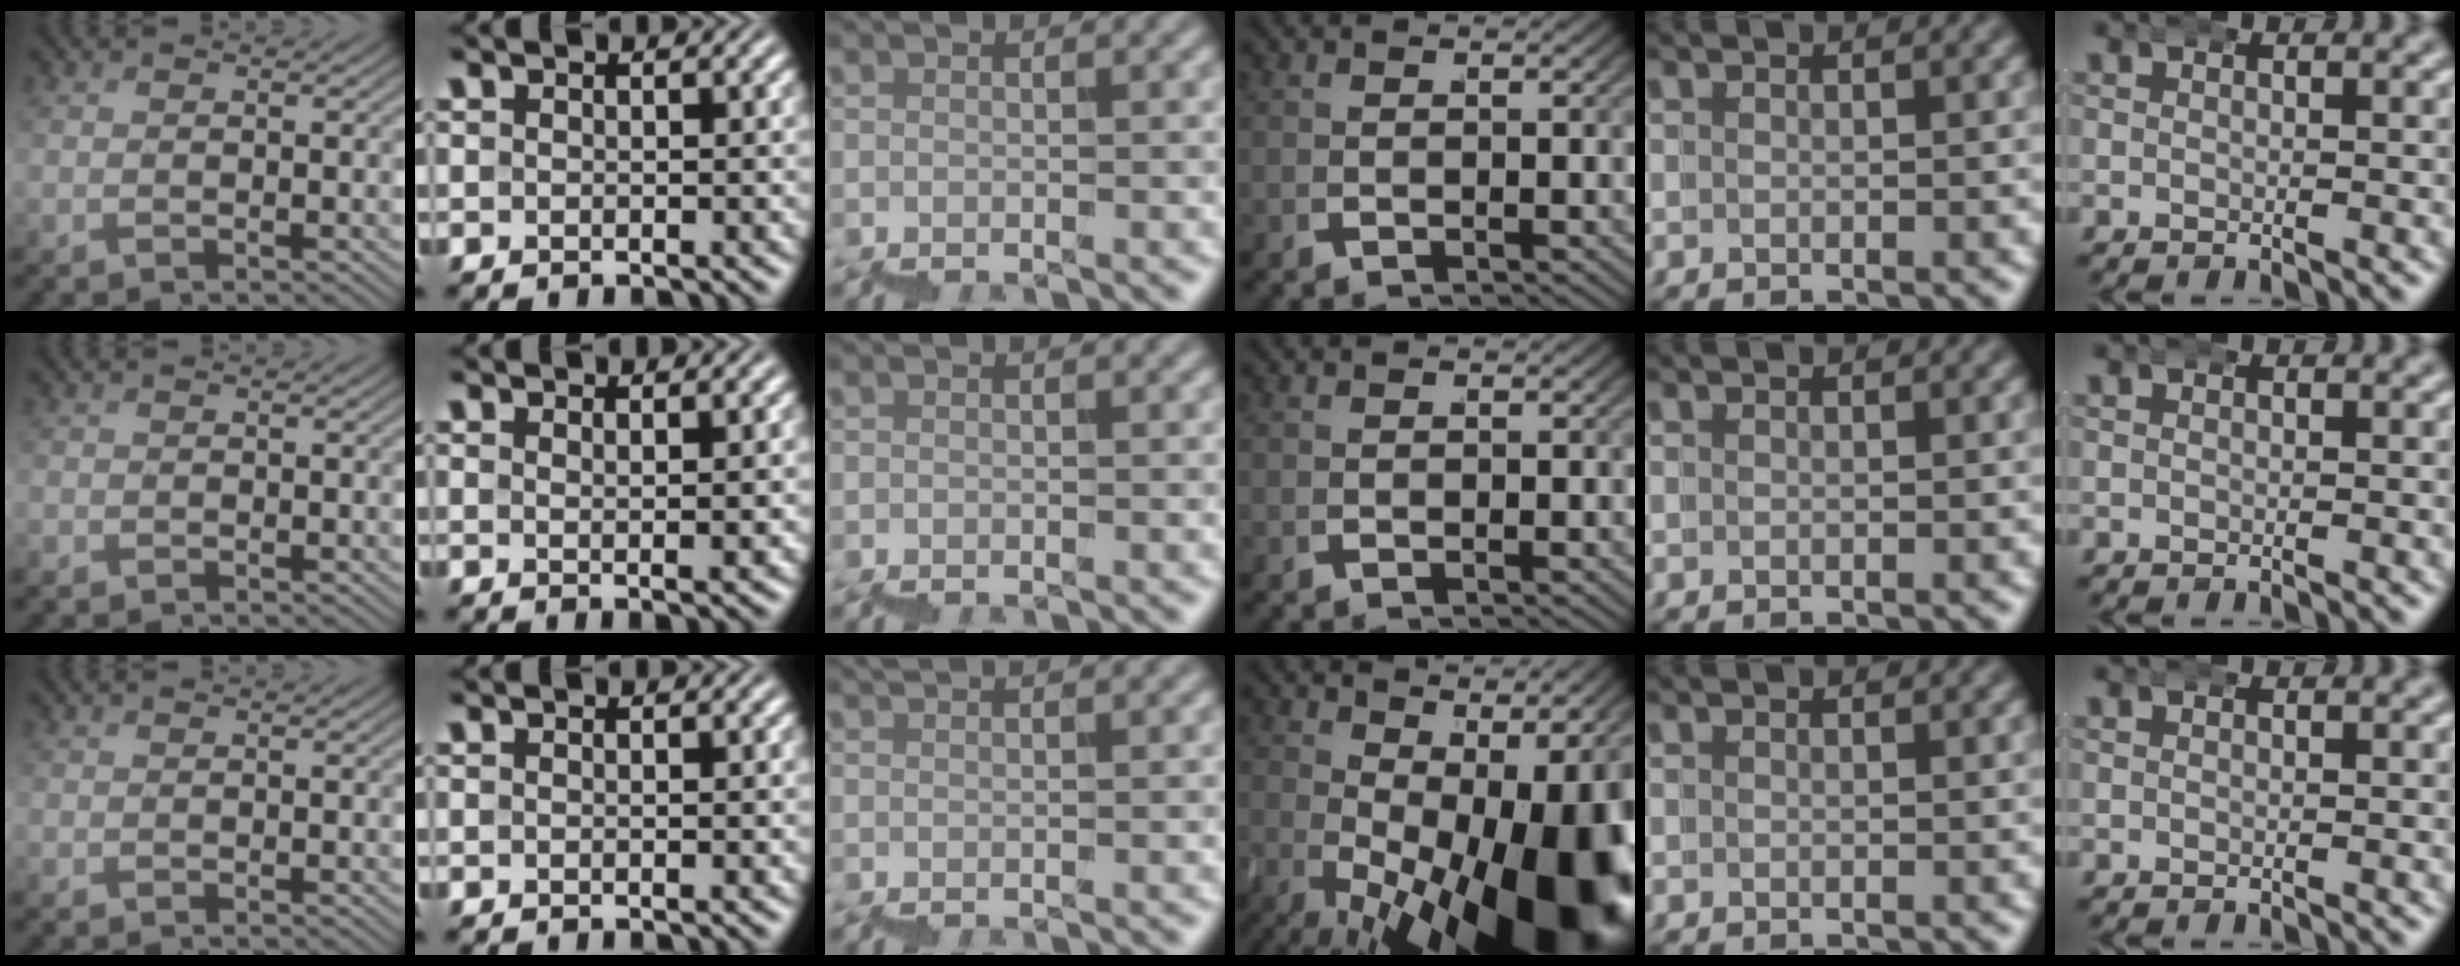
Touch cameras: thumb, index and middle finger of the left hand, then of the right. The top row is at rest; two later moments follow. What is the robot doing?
{"motion": "wrap", "object": "bandana"}